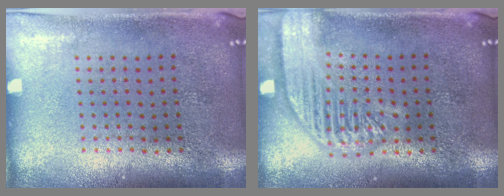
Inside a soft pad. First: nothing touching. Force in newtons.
{"total": 2.8, "press": 2.8, "slide": 0.3}